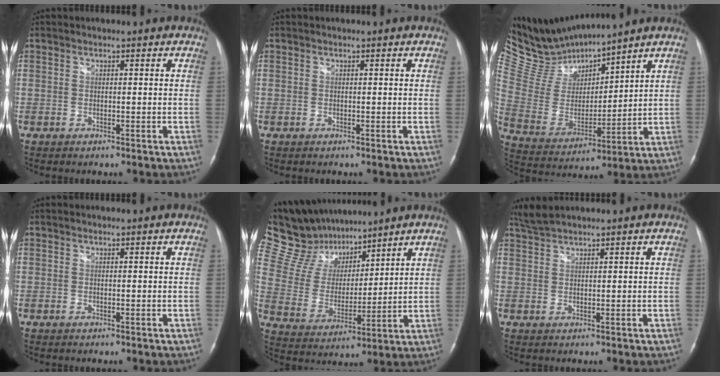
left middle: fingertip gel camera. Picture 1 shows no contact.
{"total": 0.0}
{"total": 12.5, "force": [12.2, 0.7, 2.4], "torque": [-0.076, 0.003, 0.260]}
{"total": 0.0}
{"total": 15.7, "force": [13.6, 5.9, 5.1], "torque": [-0.100, 0.029, 0.257]}
{"total": 2.7, "force": [2.6, -0.3, 0.7], "torque": [-0.026, 0.014, 0.060]}